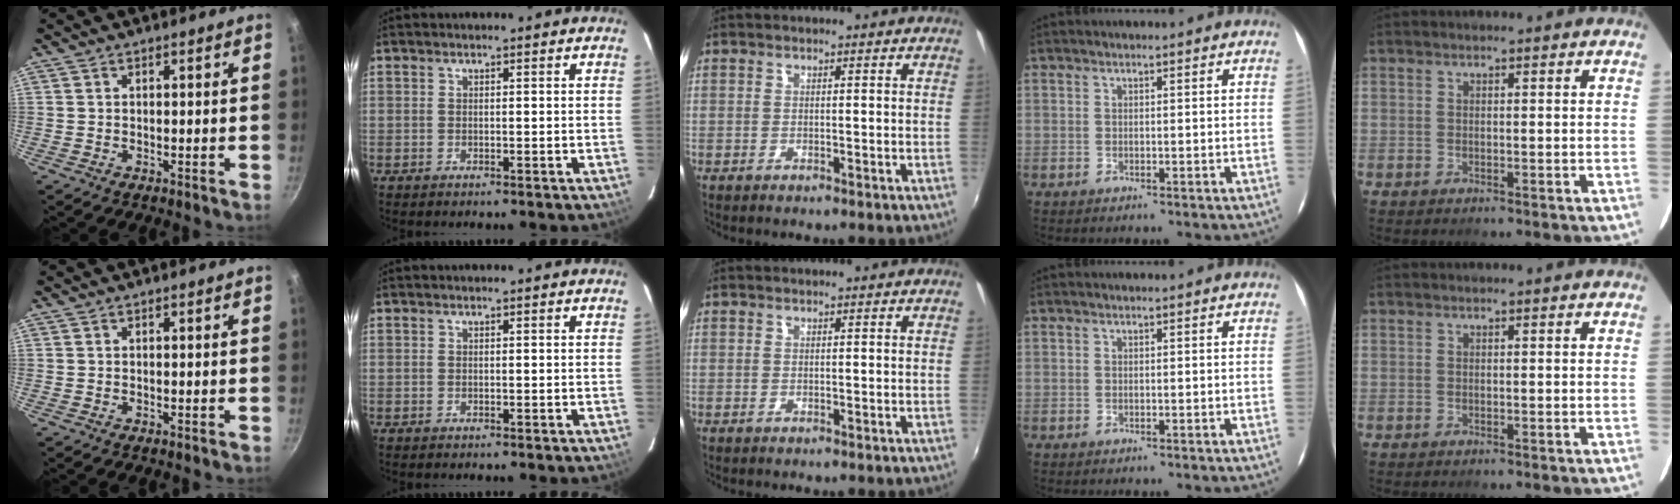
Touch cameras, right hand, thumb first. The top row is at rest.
{}